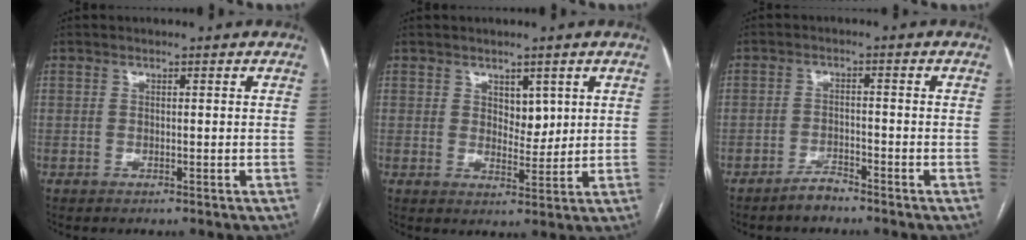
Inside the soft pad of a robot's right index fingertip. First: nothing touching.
{"total": 3.6, "force": [1.6, 2.2, 2.4], "torque": [-0.033, -0.003, 0.029]}
{"total": 2.7, "force": [-2.5, 0.7, 0.9], "torque": [-0.015, -0.001, -0.045]}